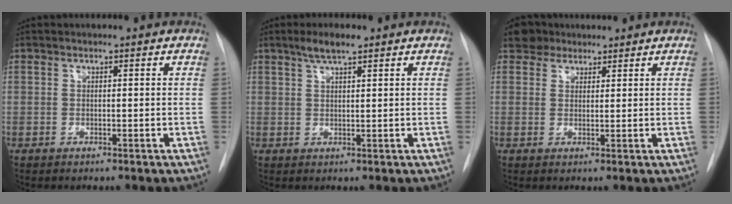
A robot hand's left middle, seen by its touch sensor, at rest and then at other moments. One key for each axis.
{"total": 3.5, "fx": 2.5, "fy": 0.4, "fz": 2.4, "tx": -0.051, "ty": 0.004, "tz": 0.046}
{"total": 3.4, "fx": 2.8, "fy": 2.0, "fz": 0.2, "tx": -0.007, "ty": 0.016, "tz": 0.046}